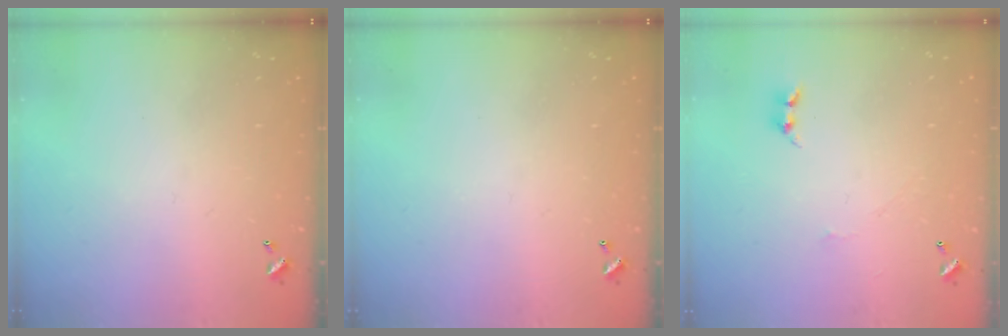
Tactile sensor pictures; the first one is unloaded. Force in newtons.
{"total": 0.0}
{"total": 0.9, "press": 0.8, "slide": 0.4}